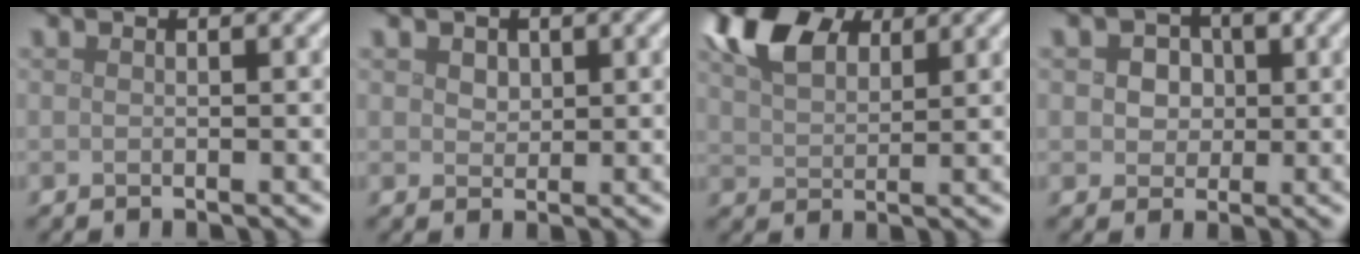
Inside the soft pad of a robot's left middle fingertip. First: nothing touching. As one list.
[{"total": 1.3, "force": [0.7, 1.0, 0.4], "torque": [-0.011, -0.003, 0.012]}, {"total": 8.5, "force": [5.1, 4.5, 5.1], "torque": [-0.119, 0.024, 0.089]}, {"total": 3.9, "force": [1.1, 3.2, 1.9], "torque": [-0.024, 0.011, 0.002]}]